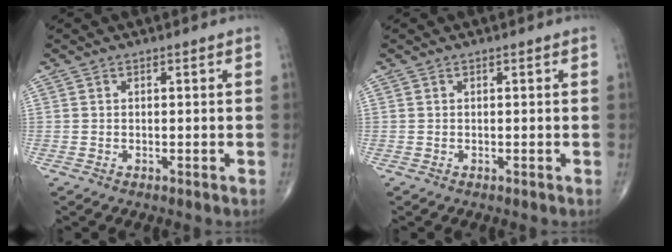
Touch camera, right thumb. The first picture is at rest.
{"total": 0.0}